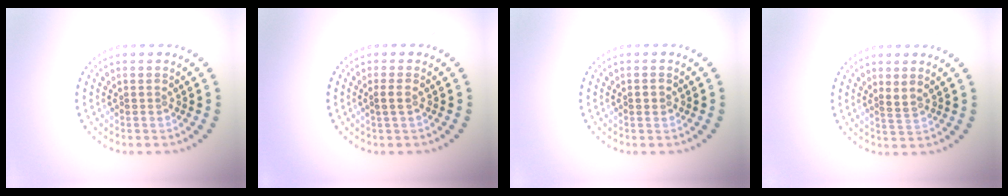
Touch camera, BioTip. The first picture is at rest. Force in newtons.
{"total": 1.0, "press": 0.9, "slide": 0.5}
{"total": 1.1, "press": 1.0, "slide": 0.1}
{"total": 1.0, "press": 0.8, "slide": 0.5}